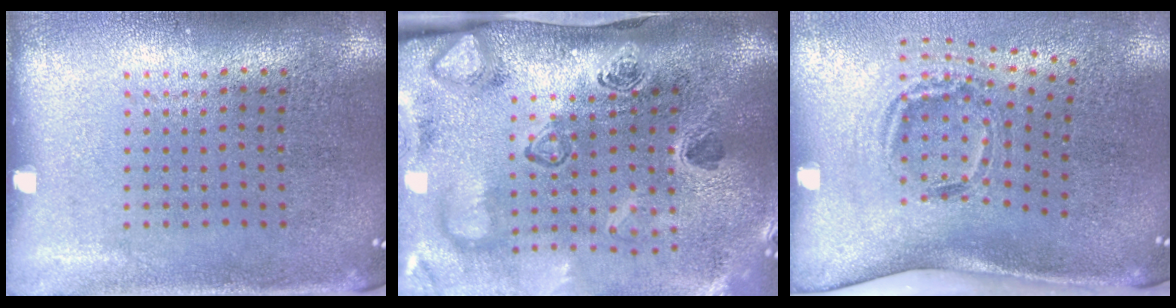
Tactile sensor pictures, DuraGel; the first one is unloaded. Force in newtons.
{"total": 4.8, "press": 3.3, "slide": 3.4}
{"total": 1.9, "press": 1.3, "slide": 1.3}